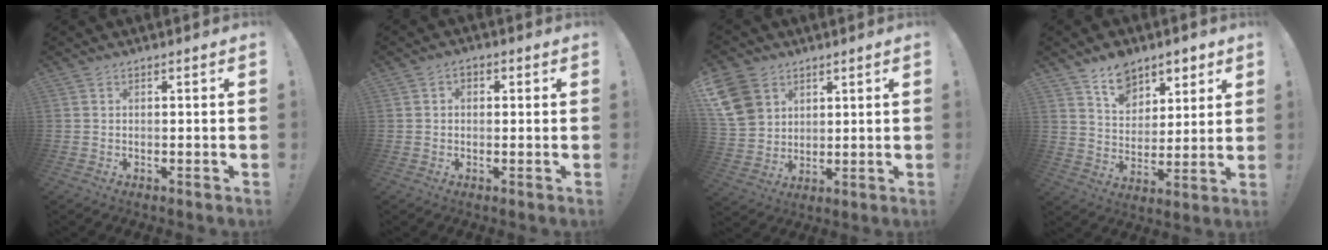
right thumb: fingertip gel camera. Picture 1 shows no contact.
{"total": 2.1, "force": [-0.3, 1.7, 1.3], "torque": [-0.016, 0.008, -0.008]}
{"total": 11.4, "force": [5.6, 8.8, 4.6], "torque": [-0.085, -0.031, 0.113]}
{"total": 11.7, "force": [8.1, 7.8, 3.4], "torque": [-0.052, -0.057, 0.157]}